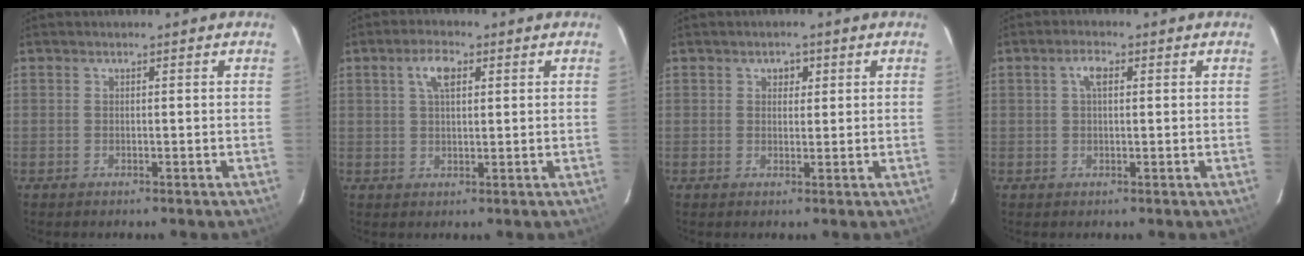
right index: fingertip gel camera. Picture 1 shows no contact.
{"total": 4.5, "force": [1.7, 2.0, 3.6], "torque": [-0.066, 0.011, 0.032]}
{"total": 2.0, "force": [0.8, 1.6, 0.8], "torque": [-0.007, 0.008, 0.013]}
{"total": 2.6, "force": [0.7, 1.2, 2.3], "torque": [-0.045, 0.009, 0.014]}